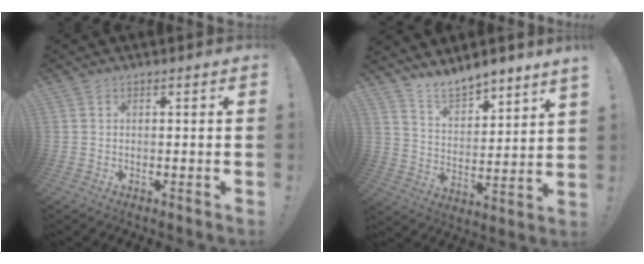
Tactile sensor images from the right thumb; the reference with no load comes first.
{"total": 8.6, "force": [8.4, 1.1, 0.9], "torque": [-0.026, -0.079, 0.158]}